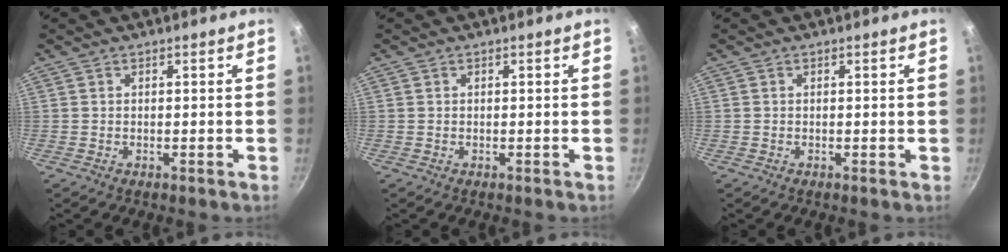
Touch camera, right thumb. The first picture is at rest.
{"total": 0.0}
{"total": 0.0}